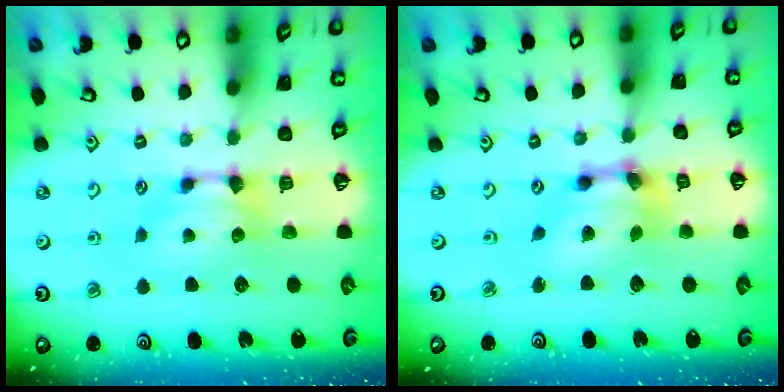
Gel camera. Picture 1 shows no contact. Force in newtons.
{"total": 5.1, "press": 4.7, "slide": 1.9}